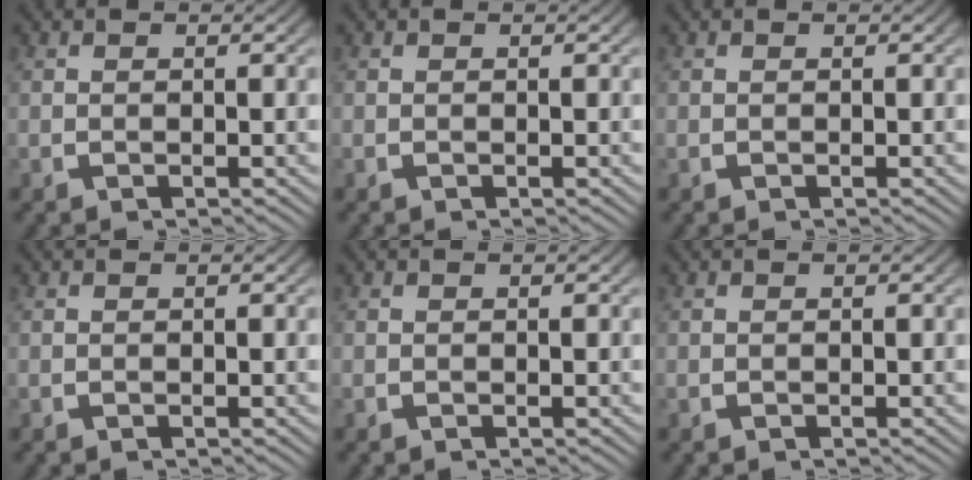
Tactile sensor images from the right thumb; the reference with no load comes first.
{"total": 0.0}
{"total": 0.0}
{"total": 0.0}
{"total": 0.0}
{"total": 0.0}